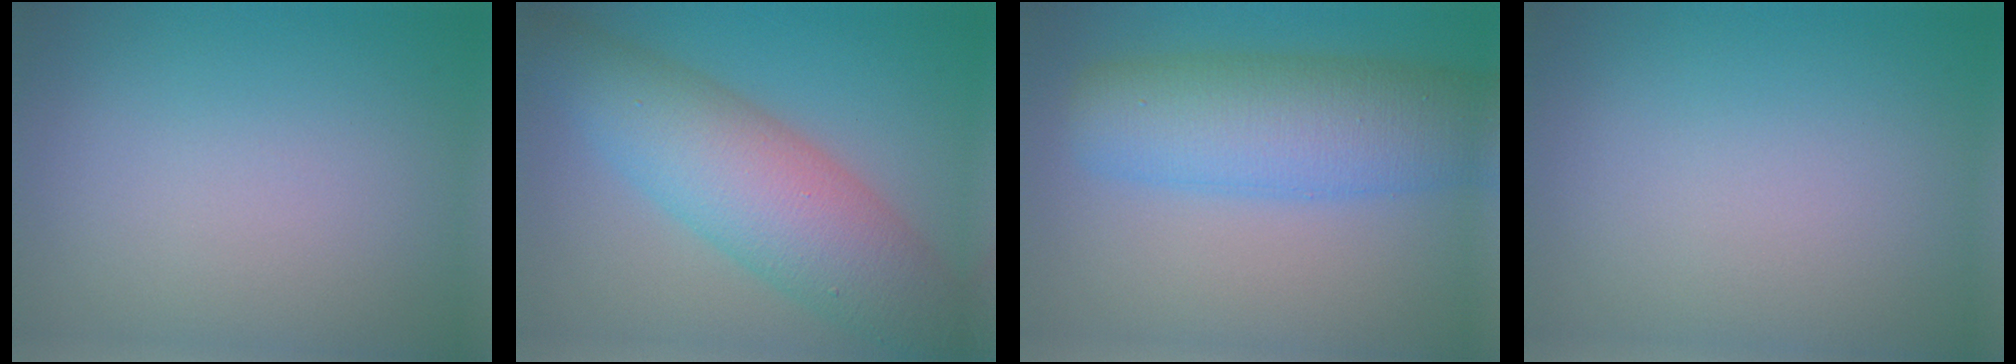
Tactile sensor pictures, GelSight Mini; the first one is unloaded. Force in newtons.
{"total": 8.6, "press": 8.6, "slide": 0.2}
{"total": 8.0, "press": 8.0, "slide": 0.1}
{"total": 0.0}